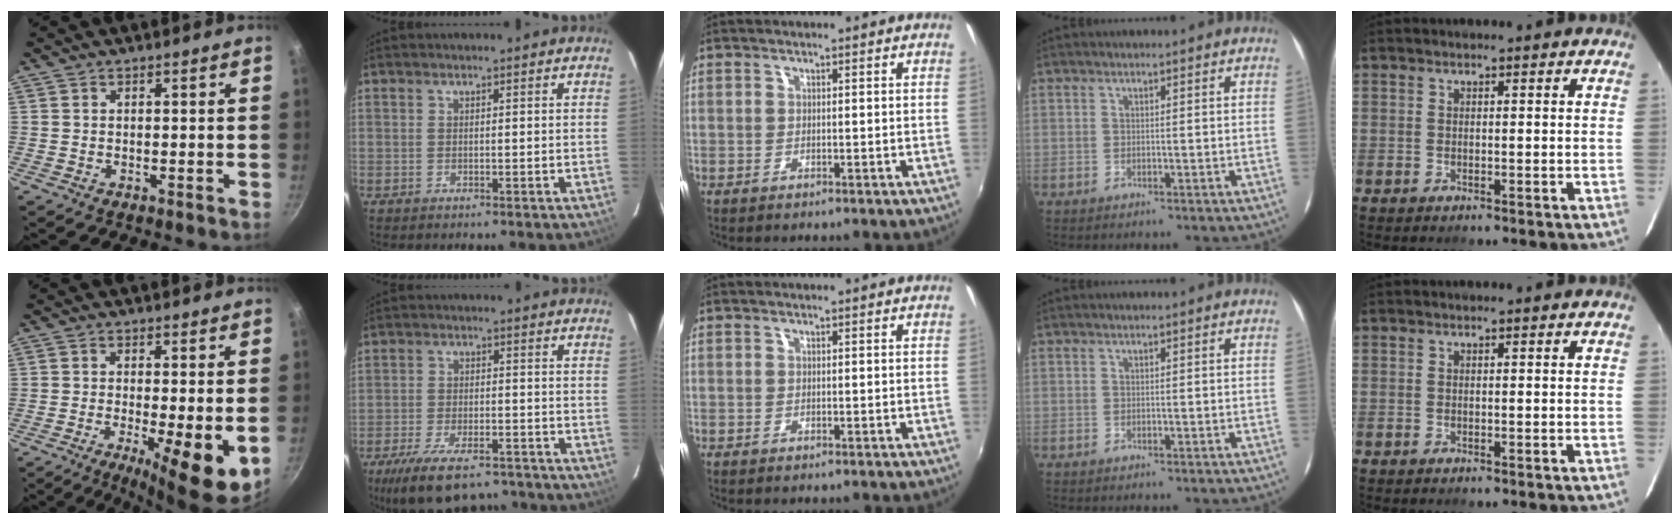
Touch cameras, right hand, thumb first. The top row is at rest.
{"thumb": {"total": 9.6, "force": [-2.0, 2.1, 9.2], "torque": [-0.139, -0.010, -0.026]}, "index": {"total": 15.8, "force": [-11.8, 6.4, 8.5], "torque": [-0.179, -0.025, -0.184]}}